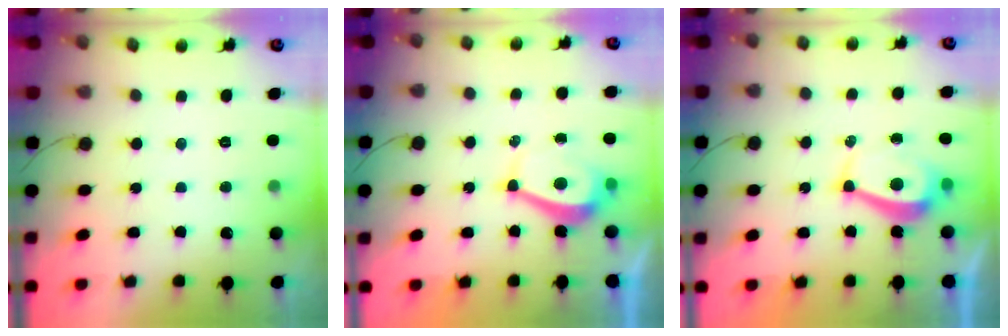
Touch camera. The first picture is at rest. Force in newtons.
{"total": 4.6, "press": 4.6, "slide": 0.3}
{"total": 5.7, "press": 5.7, "slide": 0.2}